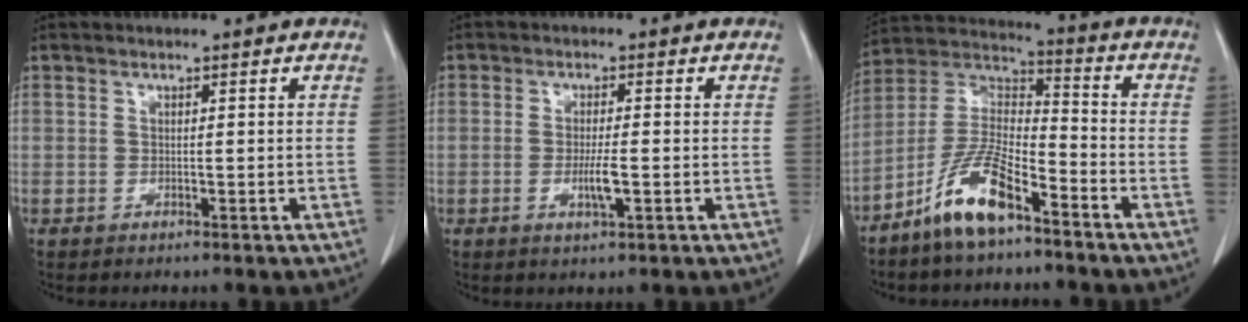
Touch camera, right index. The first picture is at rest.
{"total": 3.2, "force": [-0.9, 0.1, 3.1], "torque": [-0.064, -0.006, -0.013]}
{"total": 11.2, "force": [-7.3, 2.8, 8.0], "torque": [-0.171, -0.001, -0.141]}